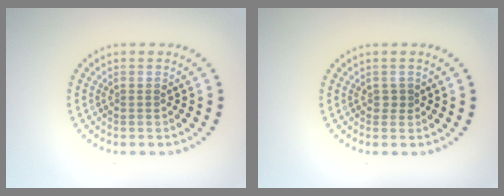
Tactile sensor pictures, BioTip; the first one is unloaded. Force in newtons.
{"total": 0.7, "press": 0.7, "slide": 0.2}